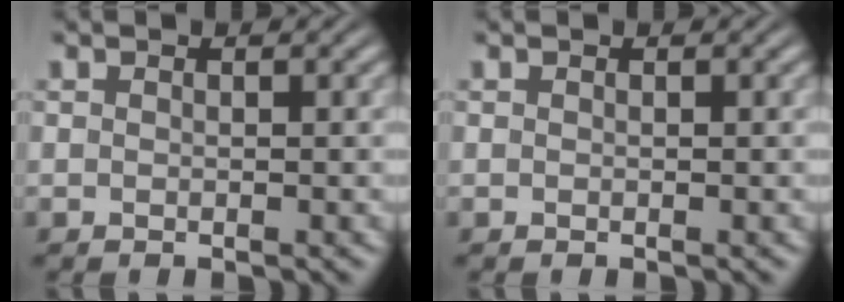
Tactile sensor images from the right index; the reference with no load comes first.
{"total": 0.0}